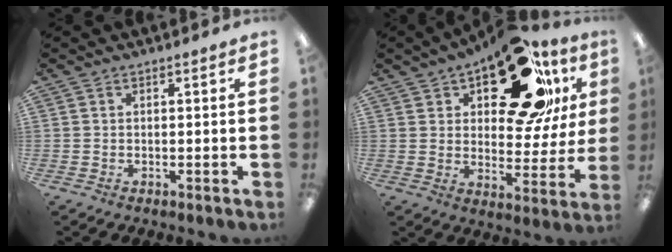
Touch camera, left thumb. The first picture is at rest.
{"total": 23.7, "force": [14.8, 10.7, 15.2], "torque": [-0.218, -0.078, 0.247]}